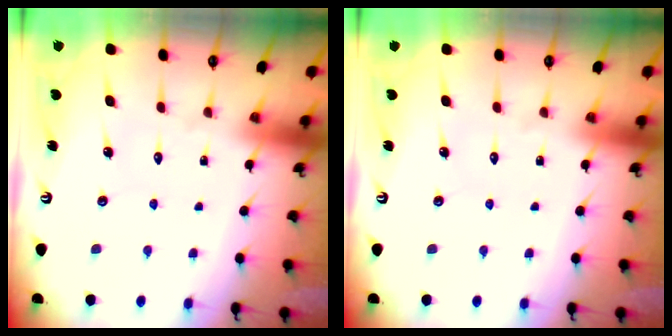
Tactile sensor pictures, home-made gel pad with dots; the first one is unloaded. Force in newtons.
{"total": 0.0}